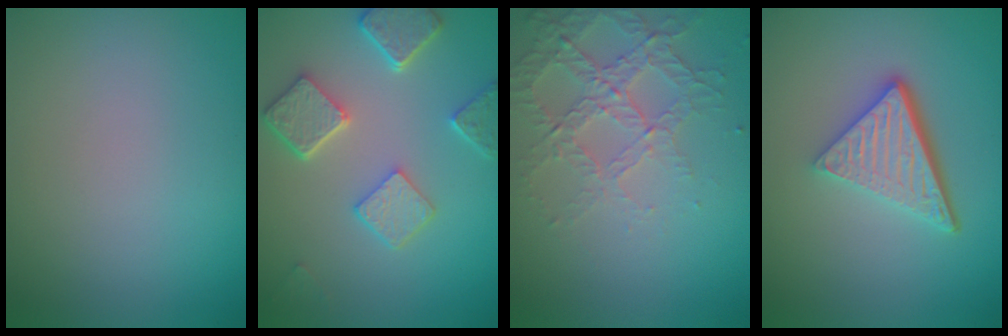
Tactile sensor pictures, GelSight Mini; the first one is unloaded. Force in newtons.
{"total": 5.1, "press": 4.0, "slide": 3.2}
{"total": 4.2, "press": 3.0, "slide": 2.9}
{"total": 5.3, "press": 3.6, "slide": 3.9}